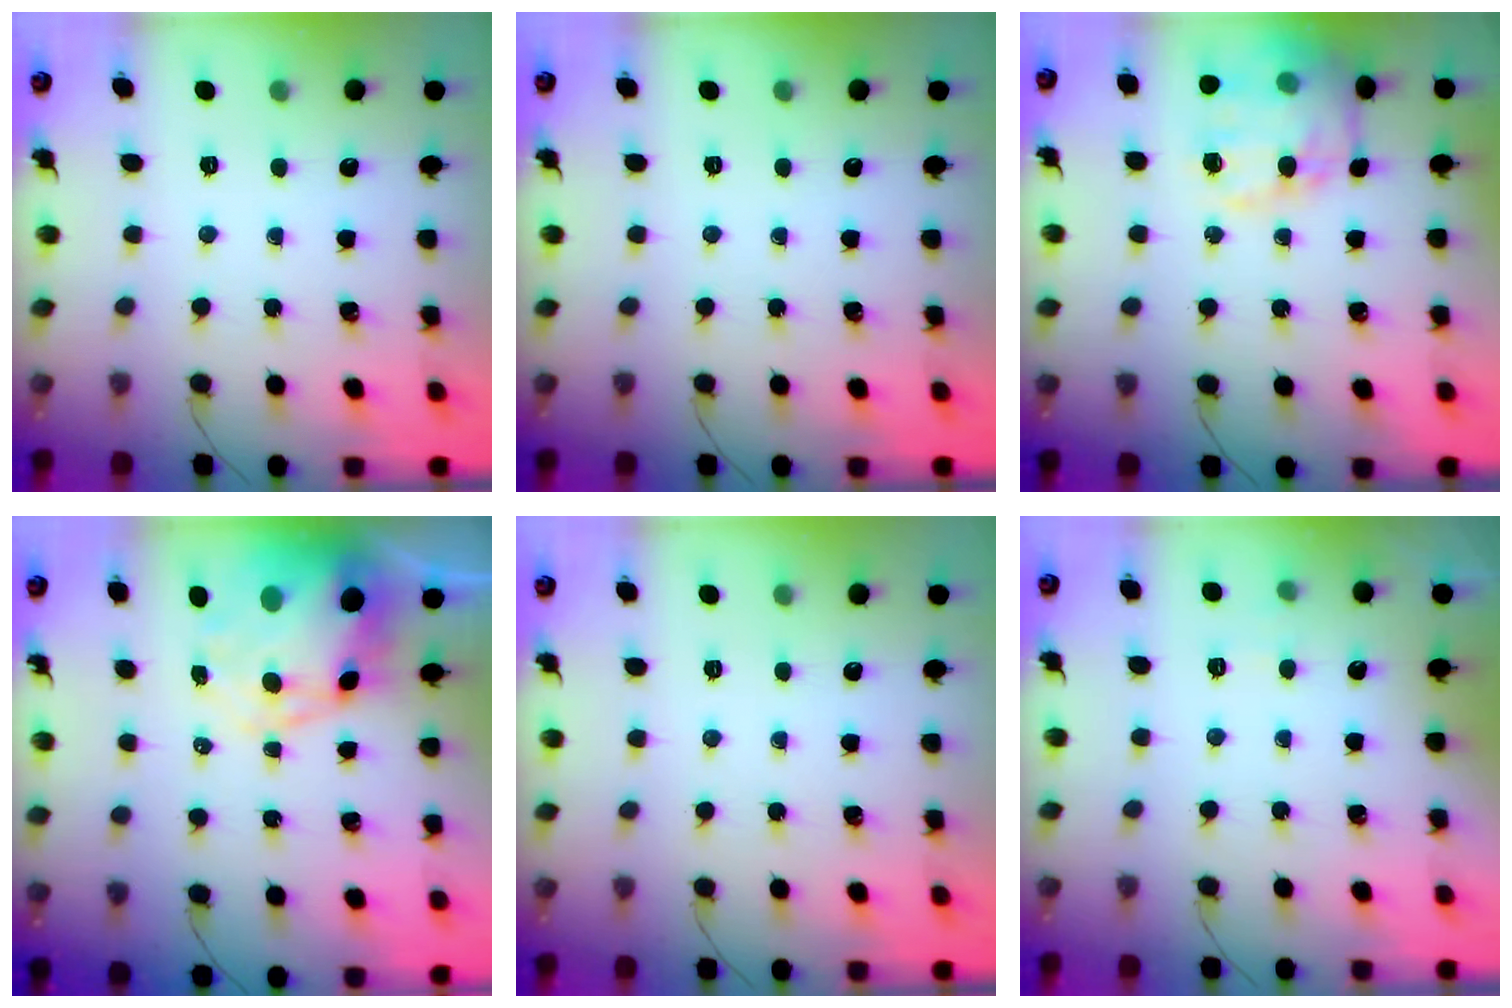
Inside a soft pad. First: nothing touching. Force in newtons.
{"total": 0.0}
{"total": 17.2, "press": 17.0, "slide": 3.0}
{"total": 12.8, "press": 12.3, "slide": 3.4}
{"total": 0.0}
{"total": 3.6, "press": 3.1, "slide": 1.7}